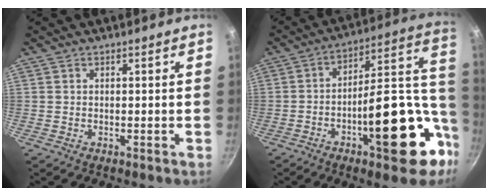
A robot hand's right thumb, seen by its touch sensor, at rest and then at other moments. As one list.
[{"total": 23.7, "force": [-6.4, 10.3, 20.4], "torque": [-0.242, 0.046, -0.084]}]